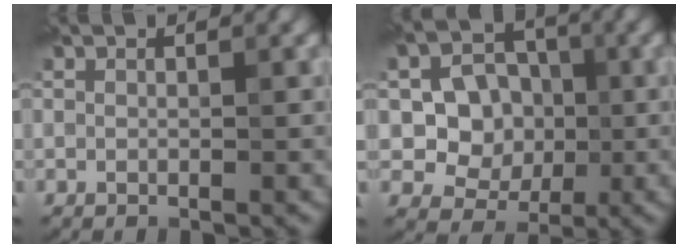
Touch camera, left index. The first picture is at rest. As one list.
[{"total": 5.5, "force": [-0.2, 4.7, 2.9], "torque": [-0.034, 0.005, -0.013]}]